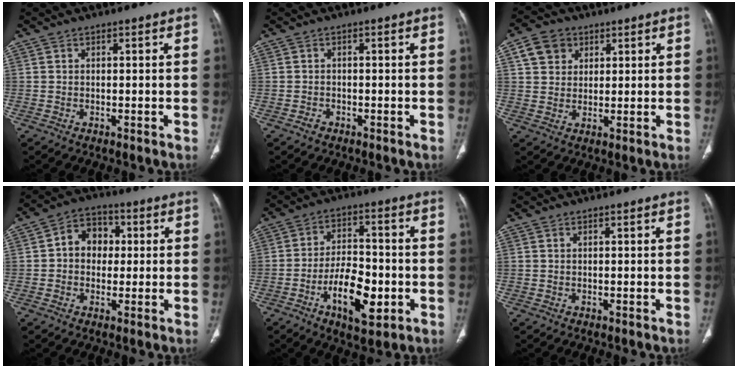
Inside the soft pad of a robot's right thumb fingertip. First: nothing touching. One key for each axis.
{"total": 1.2, "fx": -0.8, "fy": 0.8, "fz": 0.3, "tx": -0.007, "ty": 0.005, "tz": -0.015}
{"total": 6.7, "fx": 2.9, "fy": 5.4, "fz": 2.6, "tx": -0.021, "ty": -0.004, "tz": 0.051}
{"total": 7.8, "fx": 0.8, "fy": 6.4, "fz": 4.5, "tx": -0.036, "ty": 0.017, "tz": 0.002}
{"total": 12.0, "fx": -4.1, "fy": 5.7, "fz": 9.7, "tx": -0.149, "ty": 0.019, "tz": -0.066}
{"total": 0.0}